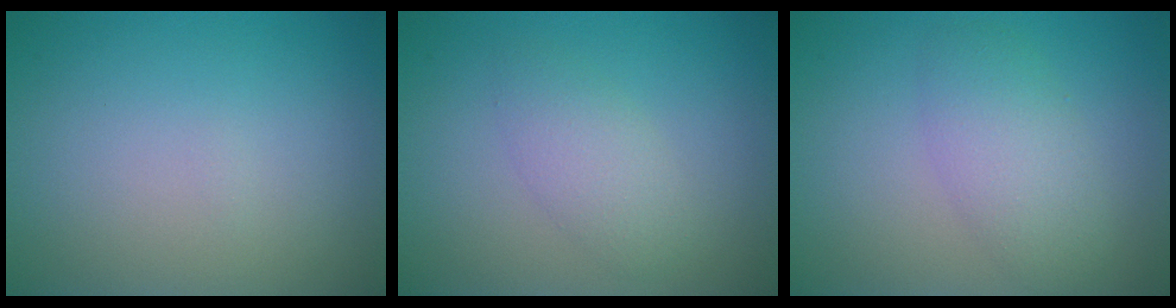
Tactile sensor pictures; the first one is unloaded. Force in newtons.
{"total": 2.4, "press": 2.4, "slide": 0.1}
{"total": 3.5, "press": 3.5, "slide": 0.1}